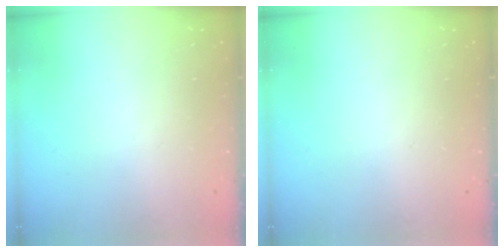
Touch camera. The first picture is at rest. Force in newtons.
{"total": 0.0}